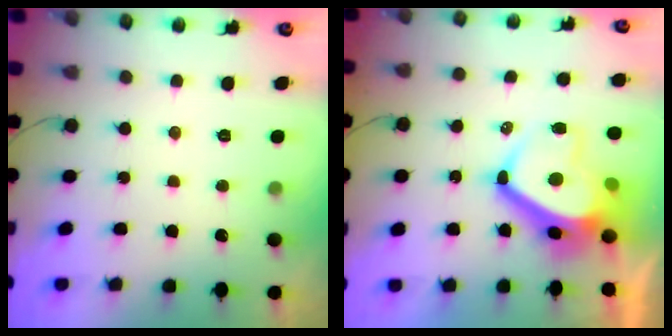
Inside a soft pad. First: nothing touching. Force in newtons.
{"total": 14.2, "press": 14.2, "slide": 1.4}